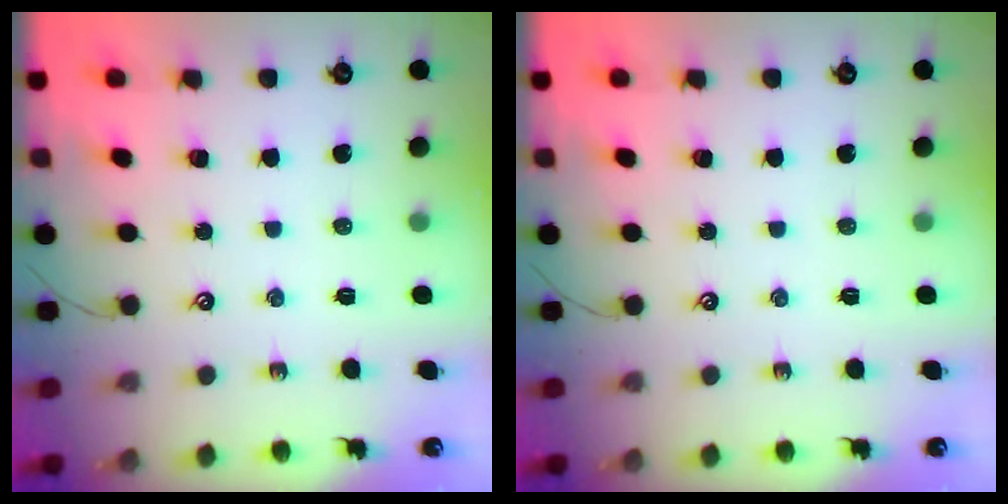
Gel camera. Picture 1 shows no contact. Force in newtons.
{"total": 0.0}